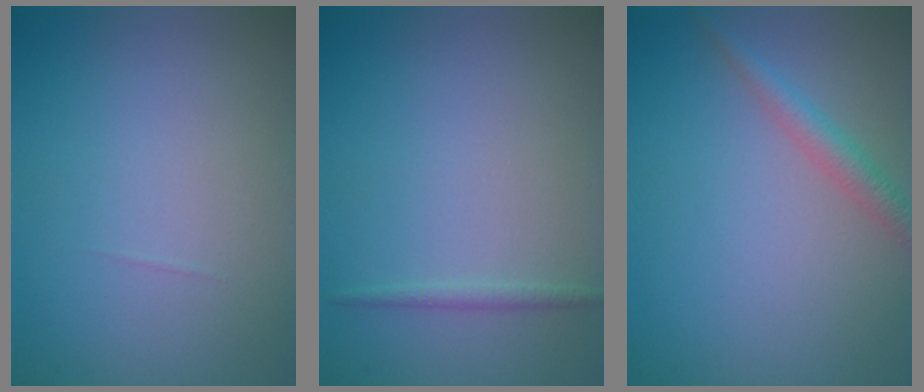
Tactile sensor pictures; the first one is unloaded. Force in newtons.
{"total": 0.8, "press": 0.8, "slide": 0.0}
{"total": 2.1, "press": 2.1, "slide": 0.0}